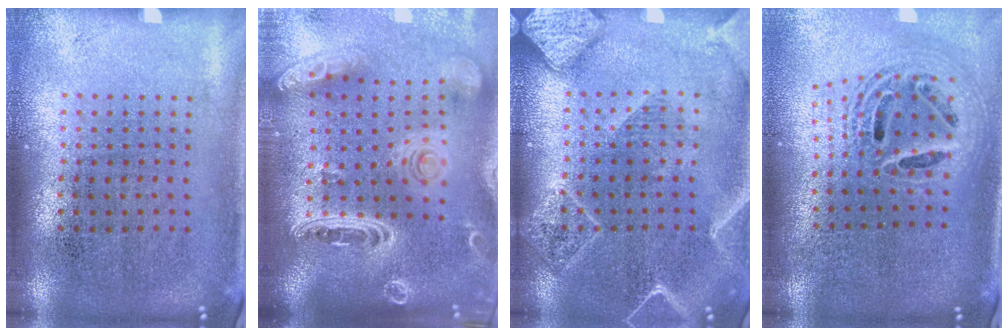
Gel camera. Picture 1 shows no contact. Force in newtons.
{"total": 3.8, "press": 3.0, "slide": 2.4}
{"total": 2.2, "press": 2.2, "slide": 0.2}
{"total": 2.1, "press": 1.7, "slide": 1.2}